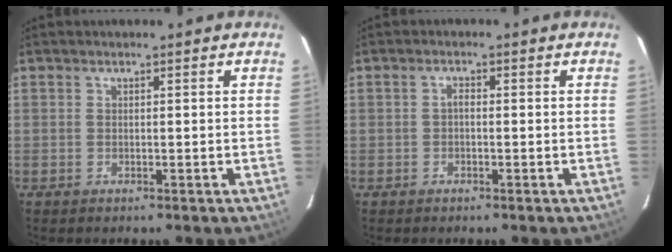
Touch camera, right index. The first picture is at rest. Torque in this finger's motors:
{"motor_torque": [0.64, -0.25, 0.02, -0.02]}